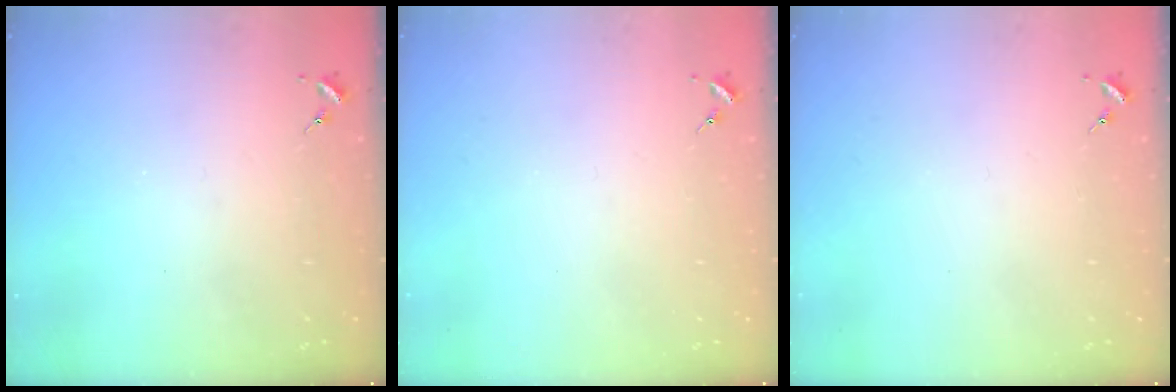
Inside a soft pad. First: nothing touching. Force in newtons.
{"total": 0.0}
{"total": 0.0}